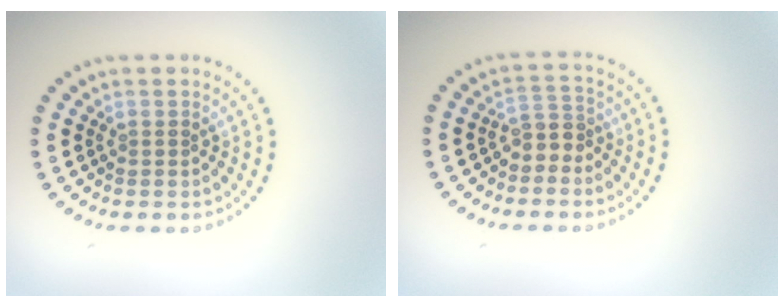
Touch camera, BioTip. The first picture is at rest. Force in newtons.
{"total": 1.9, "press": 1.6, "slide": 1.1}